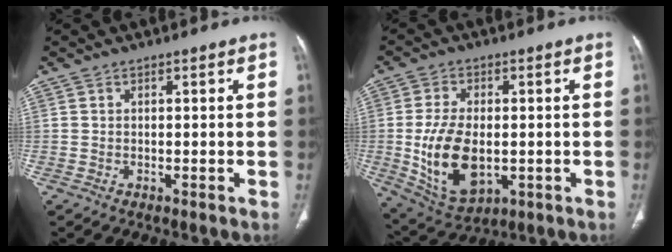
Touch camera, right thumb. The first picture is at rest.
{"total": 13.7, "force": [-1.6, 7.9, 11.0], "torque": [-0.202, -0.007, -0.011]}